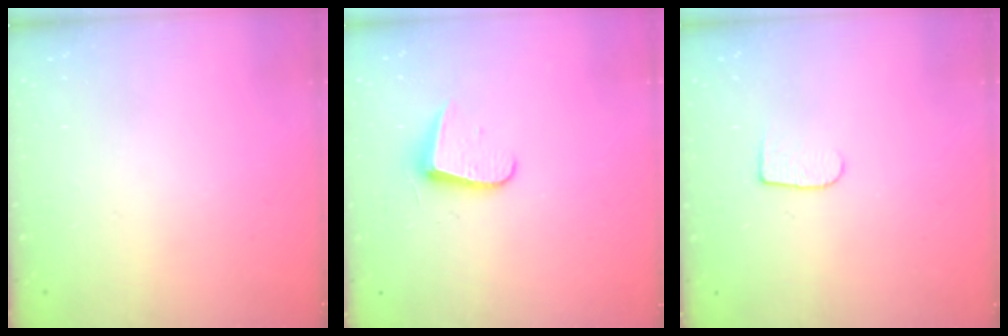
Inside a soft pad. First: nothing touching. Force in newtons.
{"total": 6.8, "press": 6.8, "slide": 0.7}
{"total": 5.8, "press": 5.8, "slide": 0.7}